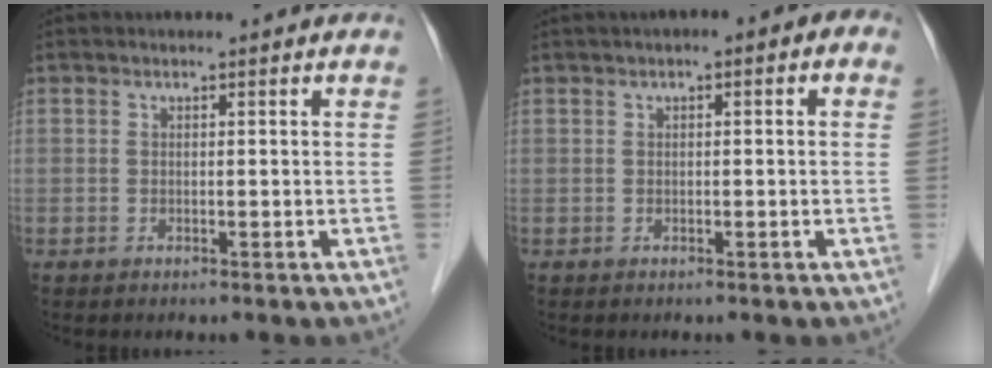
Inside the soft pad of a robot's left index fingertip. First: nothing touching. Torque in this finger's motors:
{"motor_torque": [0.88, -1.26, 0.11, 0.08]}